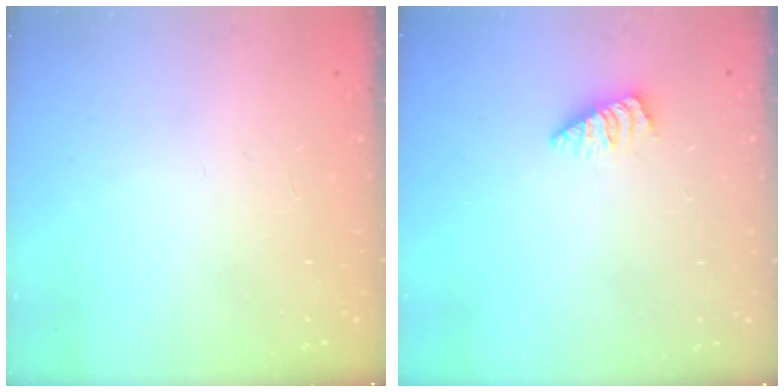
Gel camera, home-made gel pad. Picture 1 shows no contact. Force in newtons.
{"total": 1.0, "press": 1.0, "slide": 0.2}